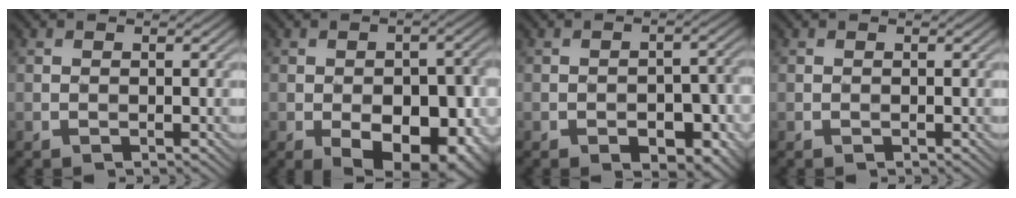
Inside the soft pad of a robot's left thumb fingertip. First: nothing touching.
{"total": 13.4, "force": [-5.6, 7.1, 9.9], "torque": [-0.111, -0.009, -0.067]}
{"total": 6.8, "force": [-3.4, 3.3, 4.9], "torque": [-0.069, 0.001, -0.041]}
{"total": 0.0}